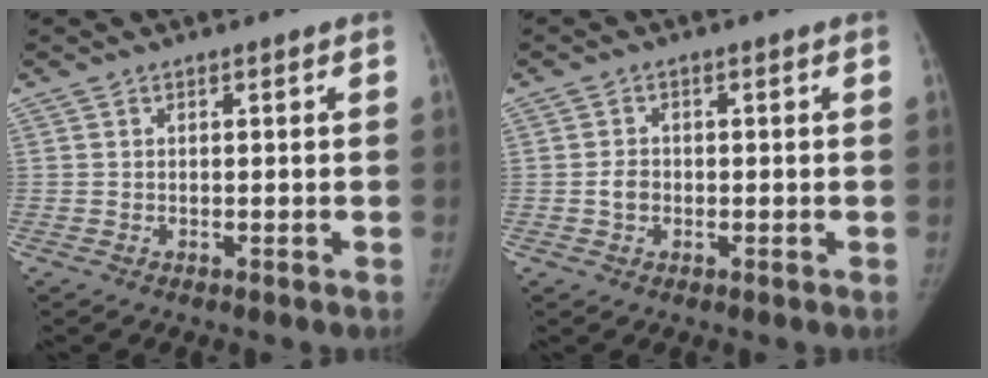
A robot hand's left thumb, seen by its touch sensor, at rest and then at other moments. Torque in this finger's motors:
{"motor_torque": [0.45, 0.55, 0.45, -0.45, 0.14]}